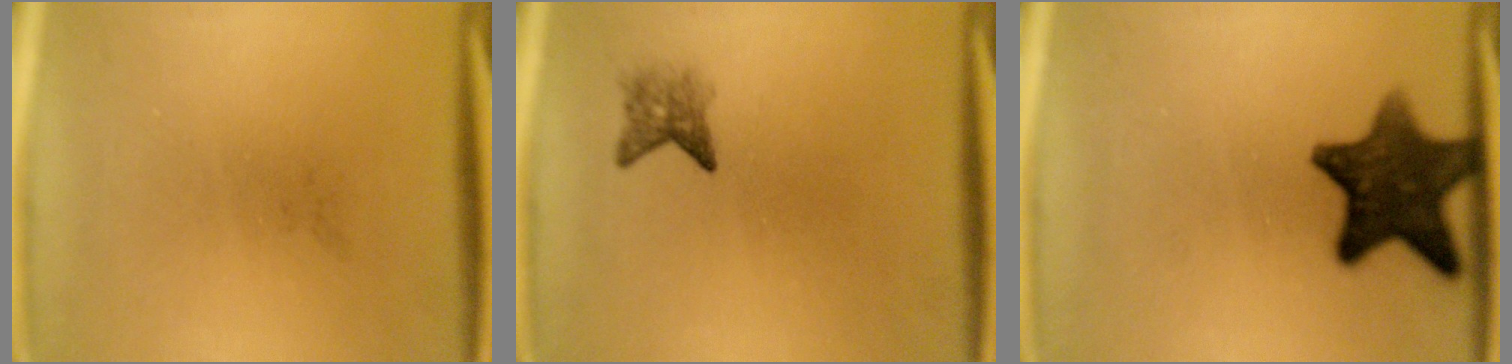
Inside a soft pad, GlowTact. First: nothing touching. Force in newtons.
{"total": 2.2}
{"total": 12.2}